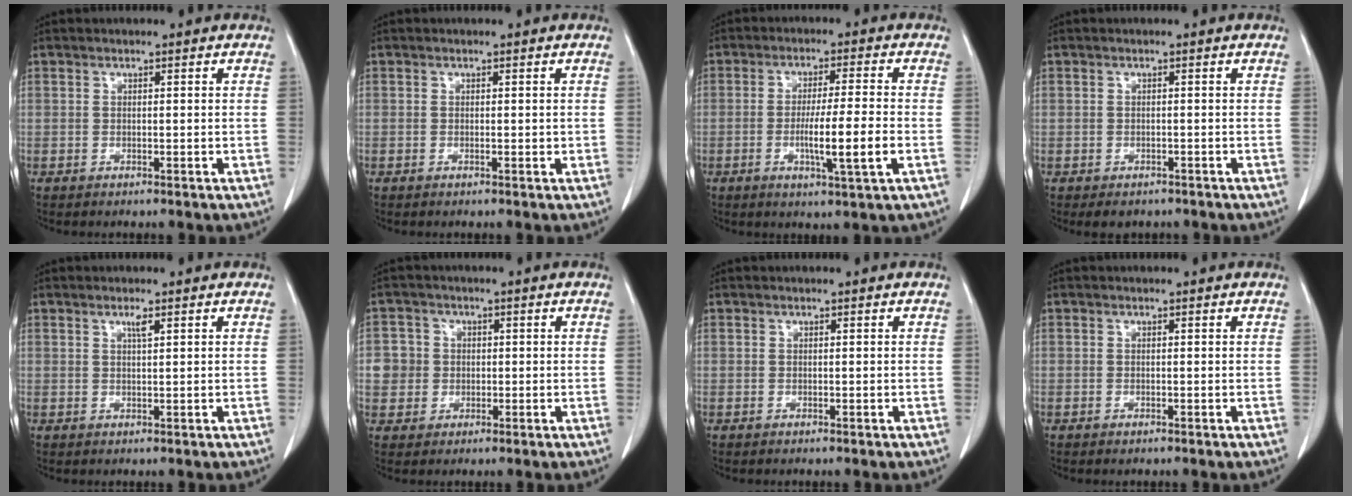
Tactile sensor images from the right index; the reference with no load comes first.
{"total": 0.6, "force": [-0.1, 0.3, 0.5], "torque": [-0.005, 0.000, -0.001]}
{"total": 8.2, "force": [-2.1, -0.4, 7.9], "torque": [-0.134, -0.012, -0.037]}
{"total": 2.9, "force": [-2.2, 1.8, 0.7], "torque": [-0.005, 0.001, -0.026]}
{"total": 1.3, "force": [0.7, 0.0, 1.1], "torque": [-0.021, -0.001, 0.014]}
{"total": 4.7, "force": [0.1, 4.6, 0.4], "torque": [-0.002, 0.013, 0.005]}
{"total": 0.0}
{"total": 0.0}